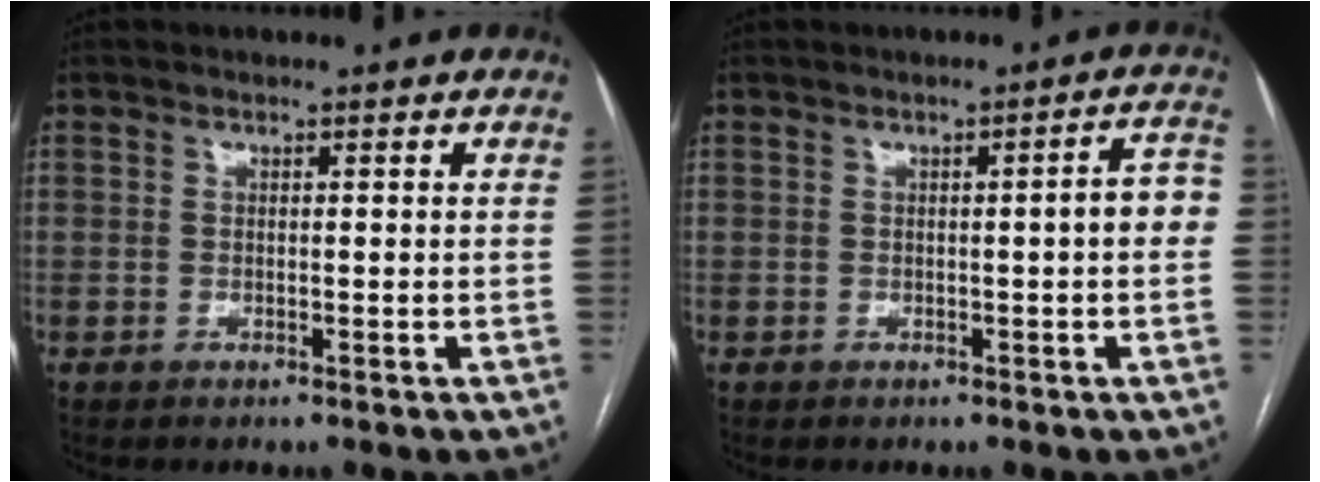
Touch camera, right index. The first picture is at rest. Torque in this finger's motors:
{"motor_torque": [0.63, 0.10, 0.21, 0.05]}